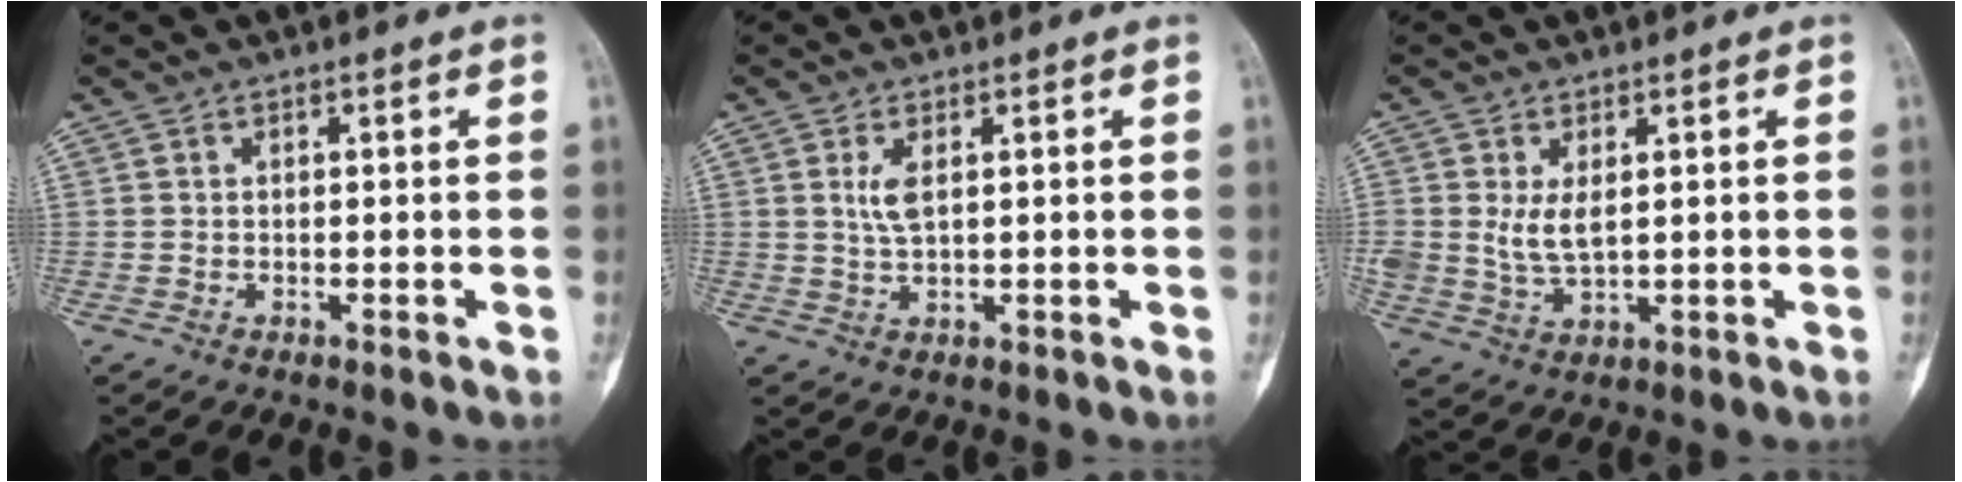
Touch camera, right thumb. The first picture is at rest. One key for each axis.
{"total": 3.3, "fx": 1.0, "fy": 1.2, "fz": 2.9, "tx": -0.063, "ty": -0.004, "tz": 0.025}
{"total": 5.1, "fx": 1.2, "fy": 2.8, "fz": 4.1, "tx": -0.074, "ty": -0.011, "tz": 0.032}